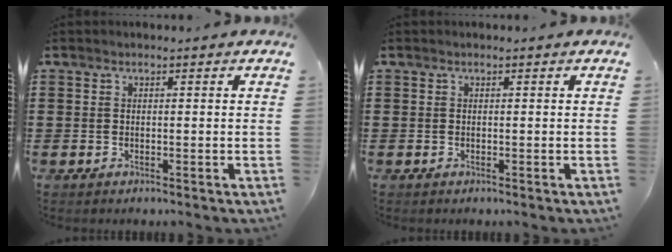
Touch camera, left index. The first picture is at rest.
{"total": 0.0}